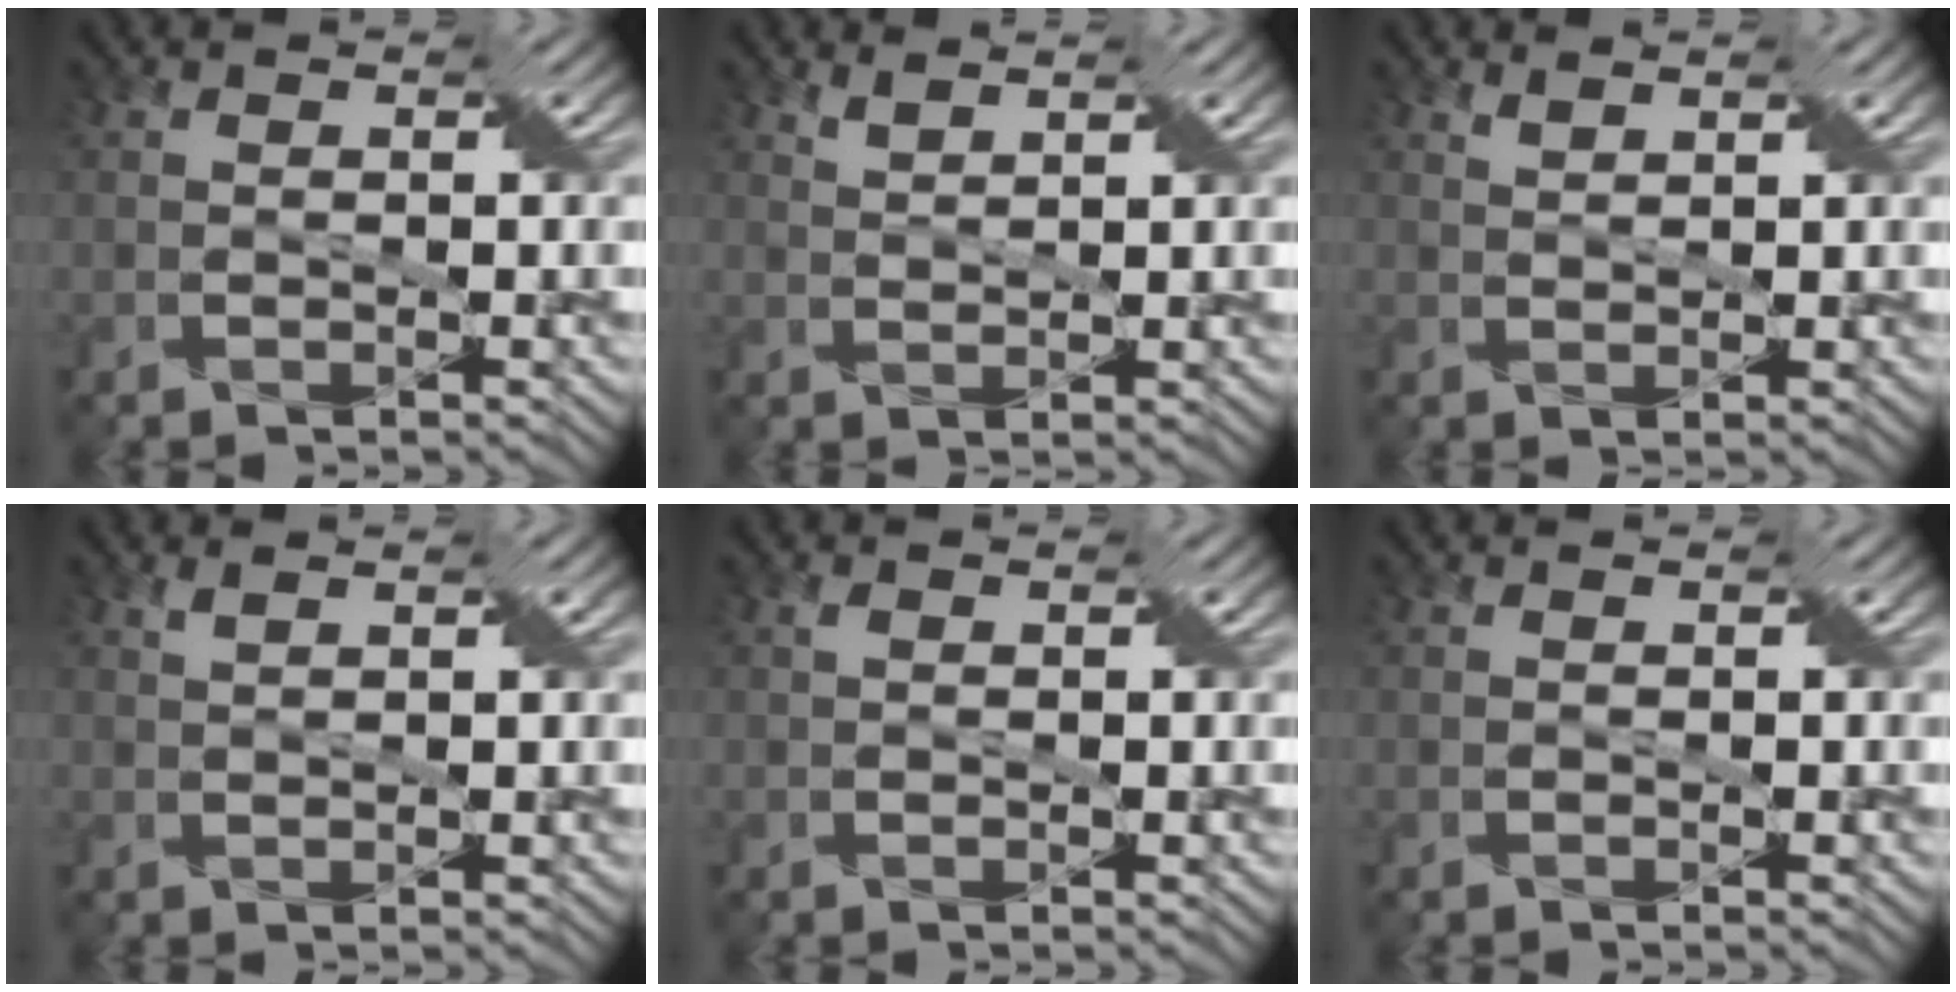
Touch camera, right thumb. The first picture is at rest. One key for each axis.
{"total": 2.0, "fx": 1.8, "fy": -0.4, "fz": 0.6, "tx": -0.017, "ty": 0.005, "tz": 0.037}
{"total": 1.6, "fx": 1.5, "fy": -0.3, "fz": 0.5, "tx": -0.014, "ty": 0.005, "tz": 0.027}
{"total": 1.4, "fx": 1.1, "fy": -0.1, "fz": 0.9, "tx": -0.020, "ty": 0.008, "tz": 0.020}
{"total": 1.0, "fx": 0.4, "fy": 0.6, "fz": 0.7, "tx": -0.012, "ty": 0.003, "tz": 0.006}
{"total": 0.0}